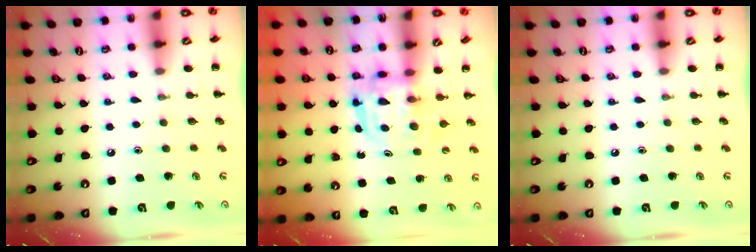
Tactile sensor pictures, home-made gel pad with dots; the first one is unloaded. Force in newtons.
{"total": 3.1, "press": 3.1, "slide": 0.2}
{"total": 0.0}